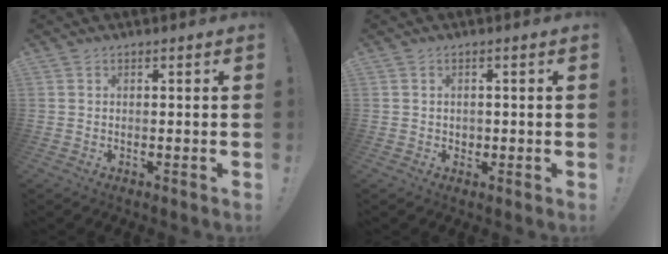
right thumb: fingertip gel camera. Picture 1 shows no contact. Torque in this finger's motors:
{"motor_torque": [-0.33, 0.14, 0.21, -0.25, 0.00]}